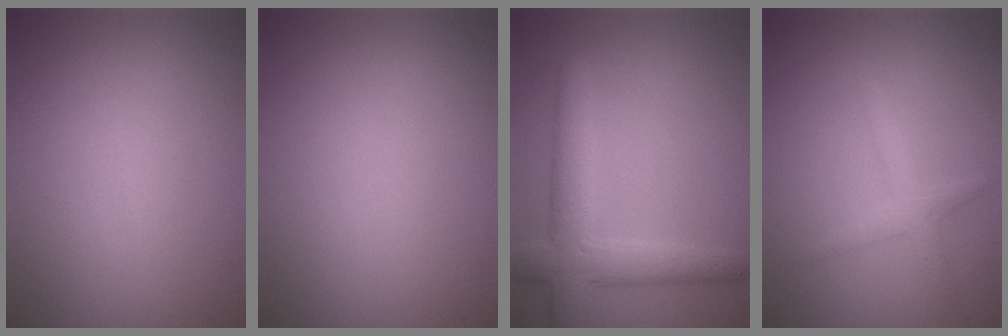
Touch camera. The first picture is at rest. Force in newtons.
{"total": 0.0}
{"total": 4.9, "press": 4.9, "slide": 0.3}
{"total": 1.8, "press": 1.8, "slide": 0.0}